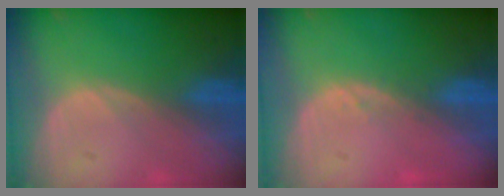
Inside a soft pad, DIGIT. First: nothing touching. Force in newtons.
{"total": 1.0, "press": 0.9, "slide": 0.3}